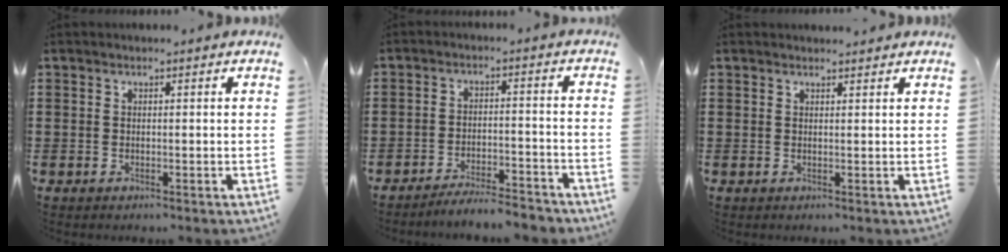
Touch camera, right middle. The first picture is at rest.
{"total": 4.5, "force": [-4.4, 0.1, 0.9], "torque": [-0.024, -0.001, -0.093]}
{"total": 1.0, "force": [1.0, 0.1, 0.0], "torque": [0.006, -0.003, 0.017]}